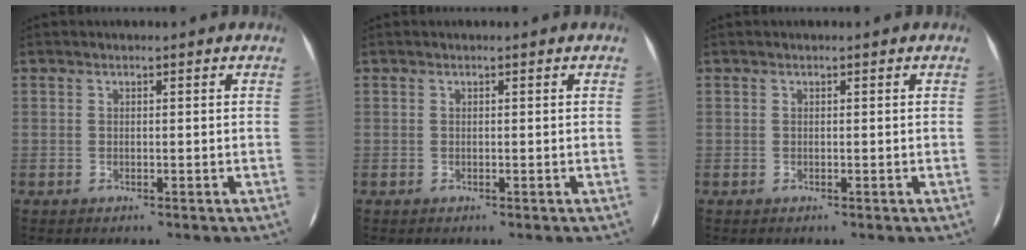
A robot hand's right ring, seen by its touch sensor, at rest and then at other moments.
{"total": 0.0}
{"total": 0.0}